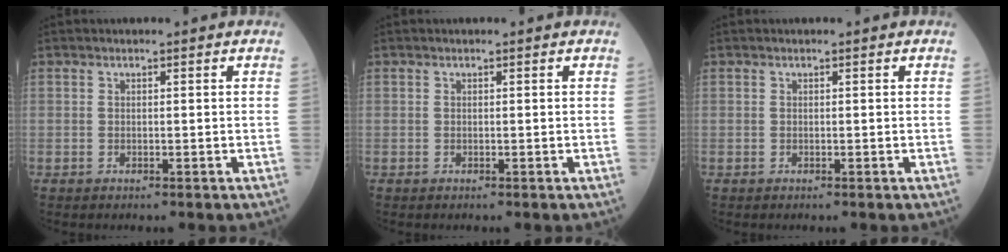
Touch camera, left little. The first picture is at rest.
{"total": 0.0}
{"total": 0.0}